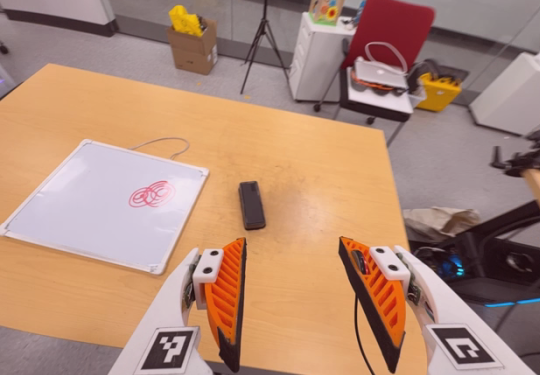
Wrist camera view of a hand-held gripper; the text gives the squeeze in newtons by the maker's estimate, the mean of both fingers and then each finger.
{"total": 0.0}